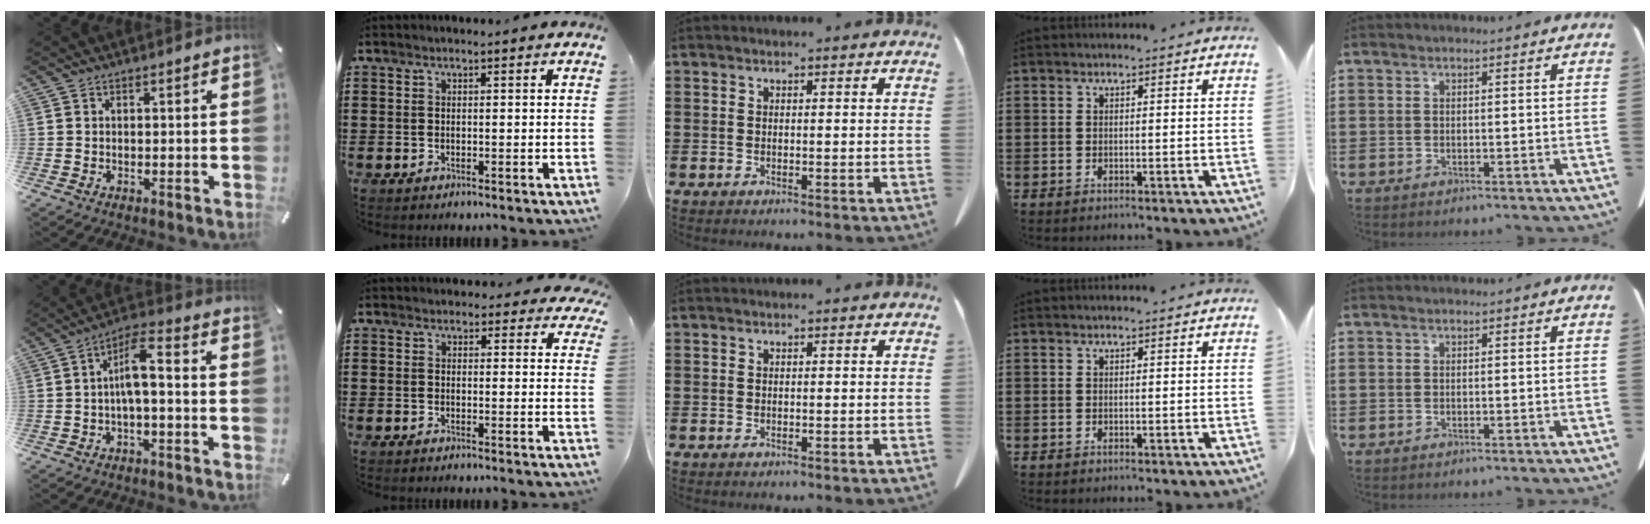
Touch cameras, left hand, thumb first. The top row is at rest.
{"thumb": {"total": 7.6, "force": [-0.7, 2.3, 7.1], "torque": [-0.135, 0.010, -0.013]}, "index": {"total": 2.4, "force": [2.1, 1.0, 0.5], "torque": [-0.008, -0.004, 0.038]}}